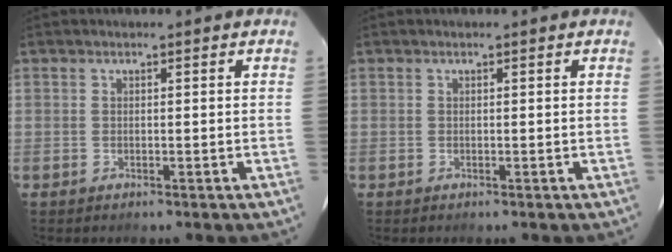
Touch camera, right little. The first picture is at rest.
{"total": 0.0}